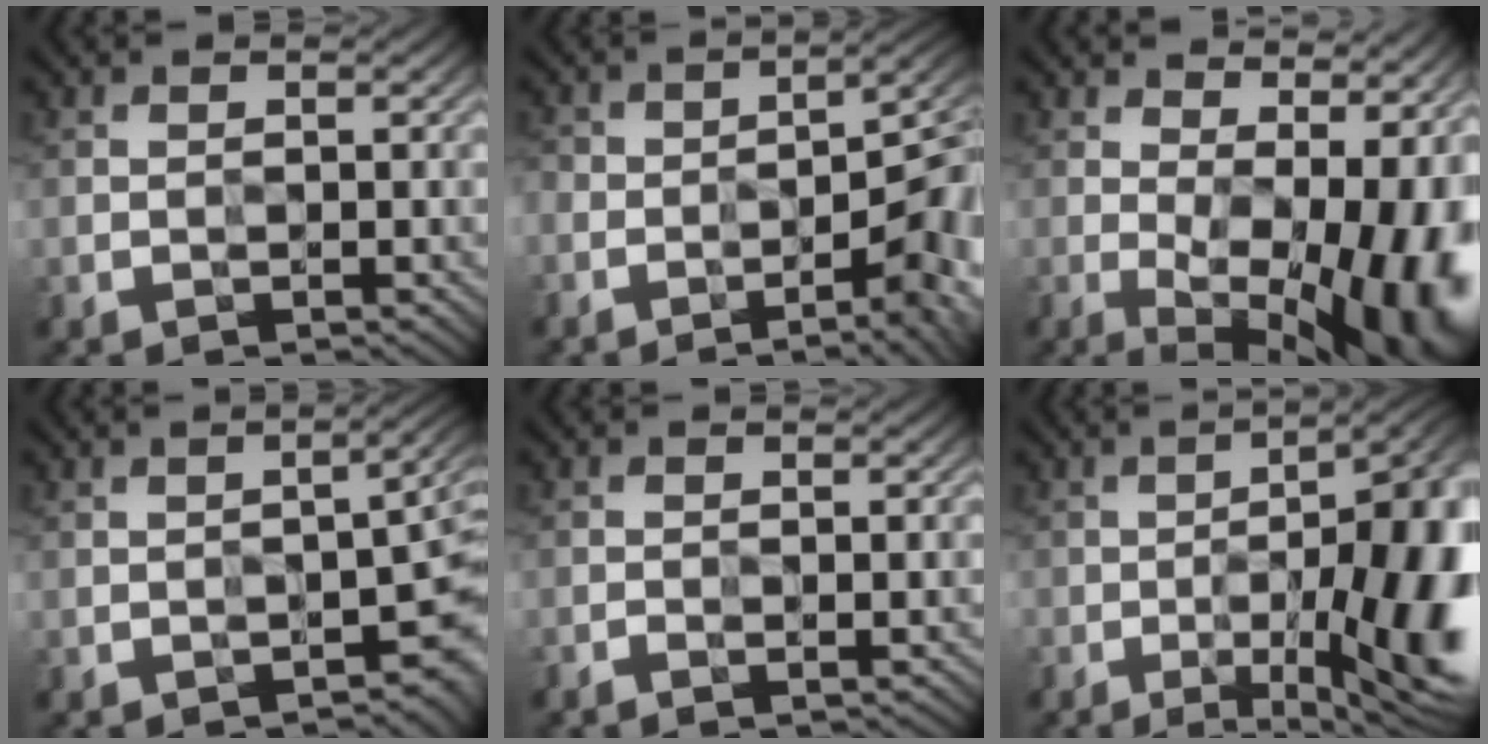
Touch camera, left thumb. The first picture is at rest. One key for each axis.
{"total": 9.7, "fx": -4.6, "fy": 3.8, "fz": 7.6, "tx": -0.086, "ty": -0.006, "tz": -0.068}
{"total": 17.4, "fx": 0.0, "fy": 8.9, "fz": 15.0, "tx": -0.175, "ty": -0.008, "tz": 0.025}
{"total": 5.3, "fx": -2.8, "fy": 1.8, "fz": 4.2, "tx": -0.048, "ty": -0.004, "tz": -0.033}
{"total": 0.9, "fx": -0.8, "fy": 0.1, "fz": 0.4, "tx": -0.007, "ty": -0.003, "tz": -0.014}
{"total": 15.6, "fx": -4.3, "fy": 4.9, "fz": 14.2, "tx": -0.183, "ty": -0.010, "tz": -0.058}